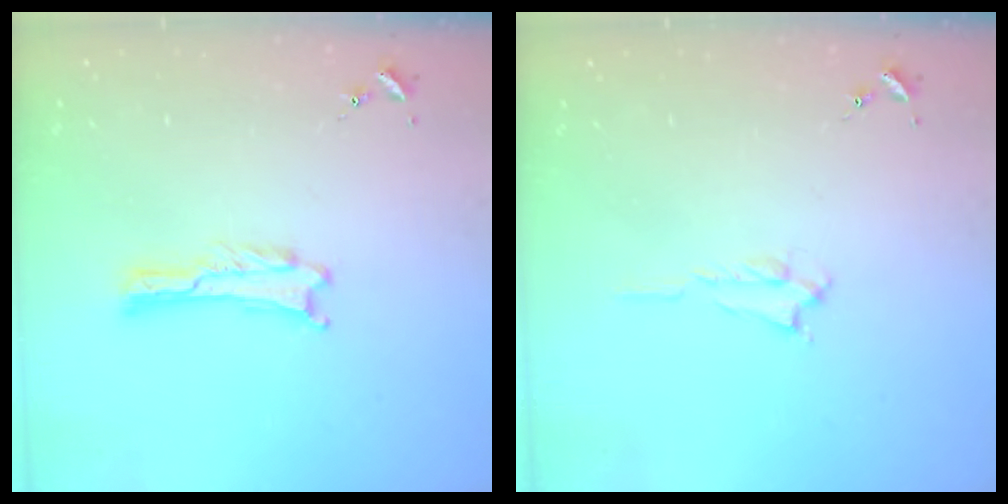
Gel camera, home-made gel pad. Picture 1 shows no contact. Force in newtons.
{"total": 0.7, "press": 0.6, "slide": 0.2}